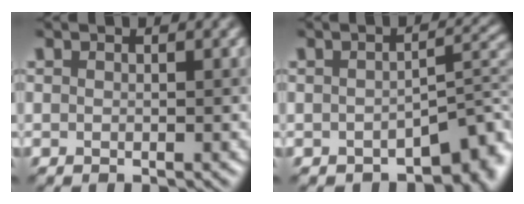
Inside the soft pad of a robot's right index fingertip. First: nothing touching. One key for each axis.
{"total": 5.9, "fx": -3.4, "fy": 2.8, "fz": 3.9, "tx": -0.027, "ty": -0.005, "tz": -0.044}